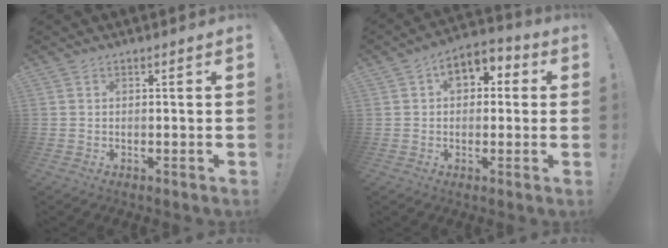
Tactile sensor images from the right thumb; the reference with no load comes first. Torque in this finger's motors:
{"motor_torque": [0.08, 0.43, 0.36, 0.42, 0.09]}